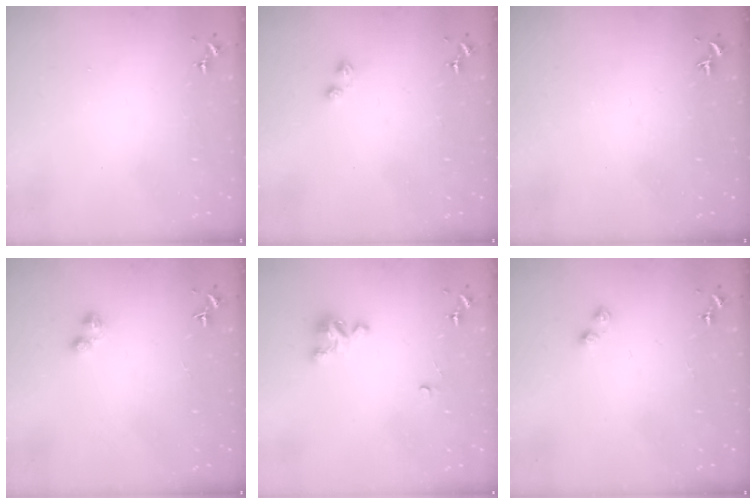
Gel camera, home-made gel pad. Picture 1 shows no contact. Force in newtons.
{"total": 2.3, "press": 2.2, "slide": 0.5}
{"total": 0.0}
{"total": 2.4, "press": 2.4, "slide": 0.4}
{"total": 5.2, "press": 5.2, "slide": 0.4}
{"total": 3.0, "press": 2.9, "slide": 0.4}